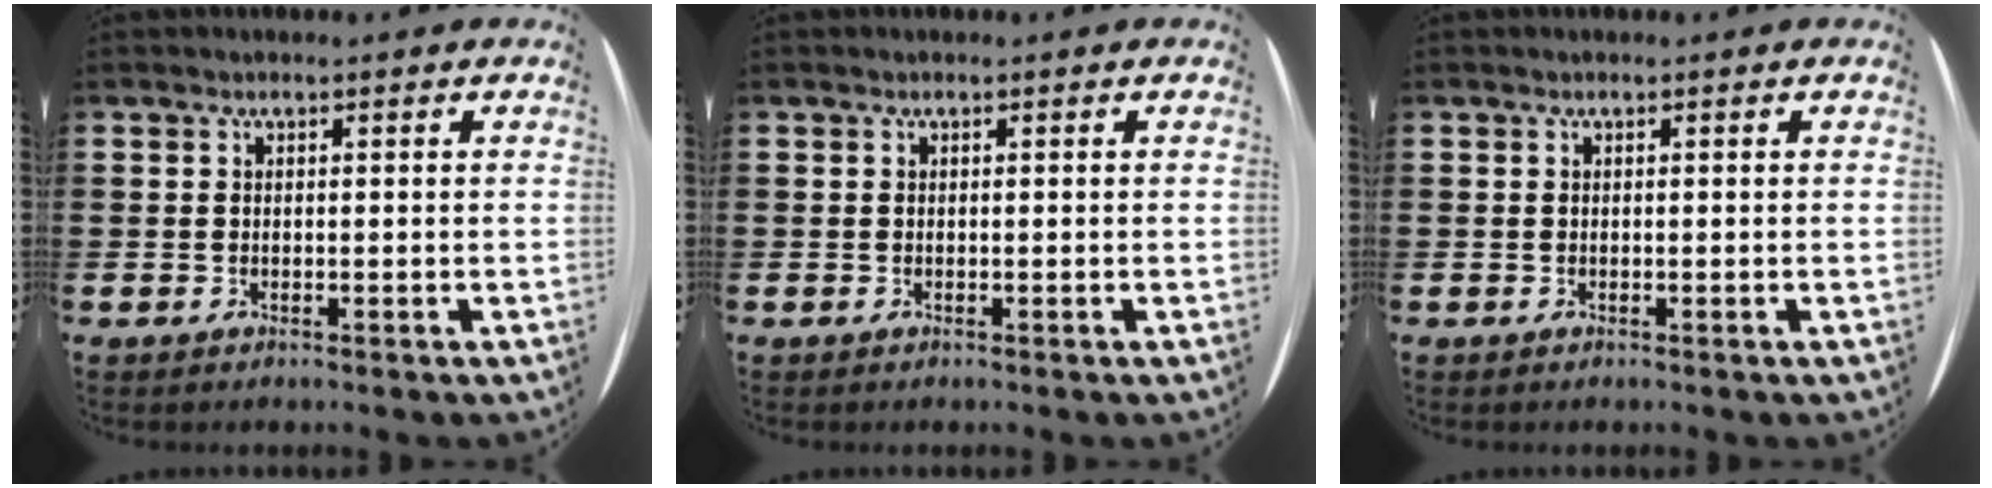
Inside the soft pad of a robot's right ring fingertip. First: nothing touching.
{"total": 0.0}
{"total": 0.0}